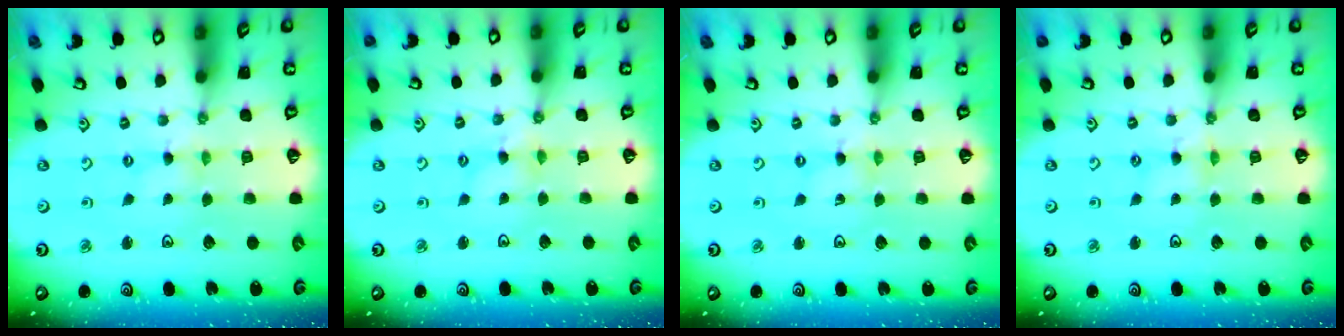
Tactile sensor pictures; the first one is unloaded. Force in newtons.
{"total": 2.5, "press": 2.5, "slide": 0.3}
{"total": 0.0}
{"total": 0.7, "press": 0.6, "slide": 0.2}